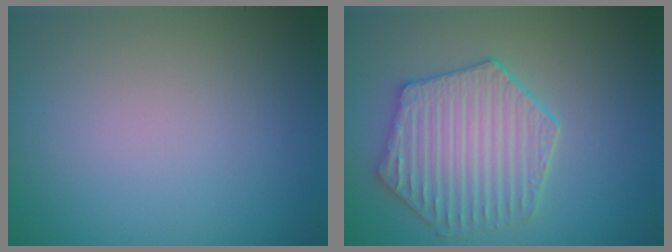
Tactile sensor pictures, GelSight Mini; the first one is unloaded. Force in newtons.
{"total": 5.6, "press": 4.7, "slide": 3.0}